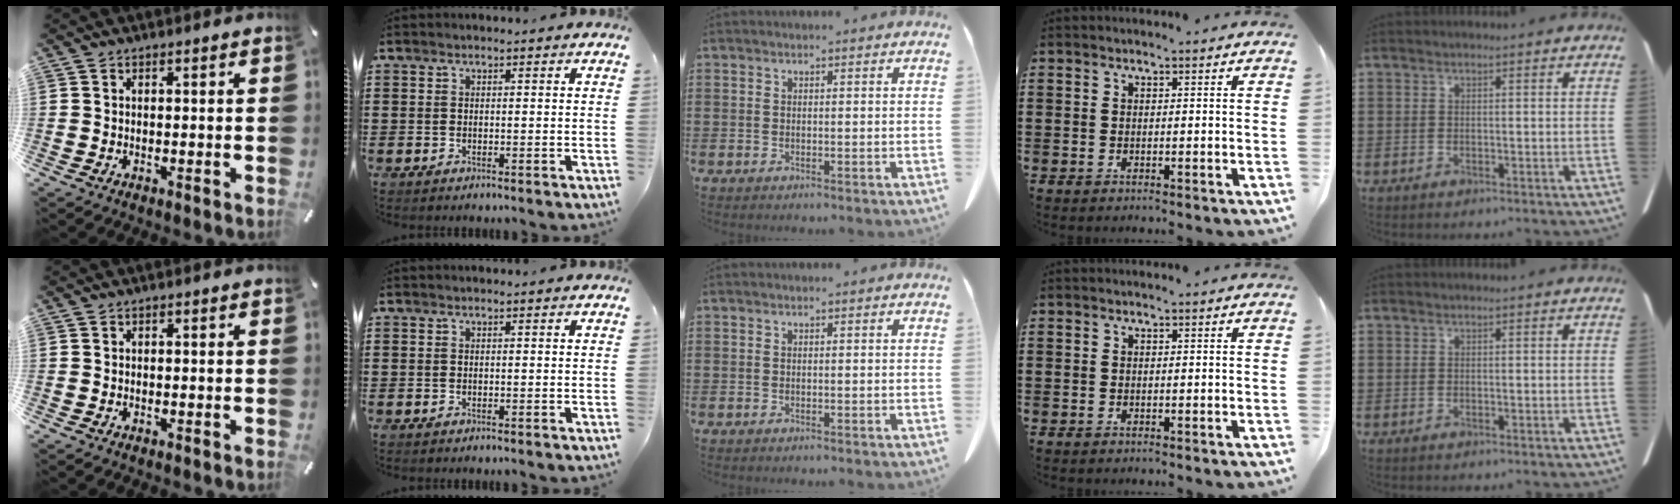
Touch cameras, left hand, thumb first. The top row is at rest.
{}